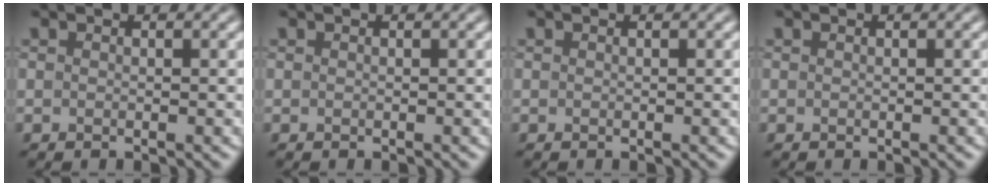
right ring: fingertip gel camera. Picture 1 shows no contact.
{"total": 0.0}
{"total": 0.0}
{"total": 0.0}